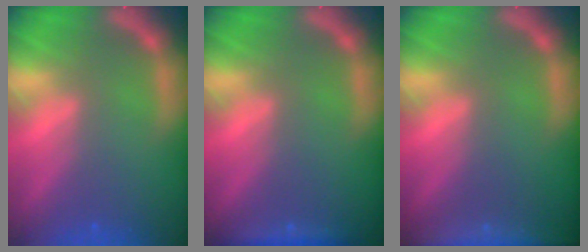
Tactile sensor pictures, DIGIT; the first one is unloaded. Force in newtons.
{"total": 1.9}
{"total": 6.9}